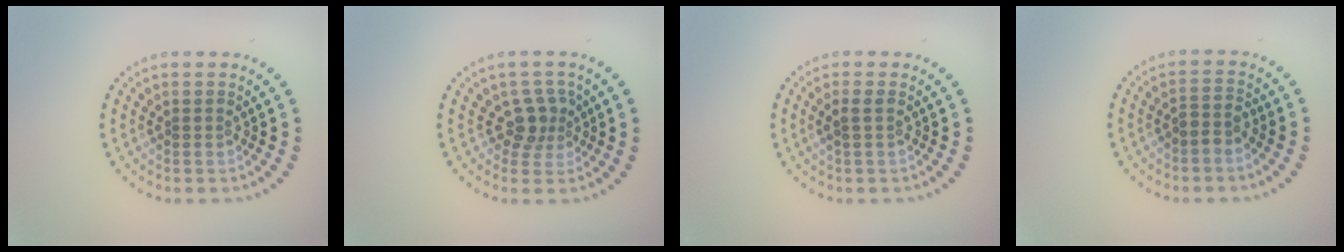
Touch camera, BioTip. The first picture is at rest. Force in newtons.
{"total": 2.3, "press": 1.8, "slide": 1.4}
{"total": 1.1, "press": 1.0, "slide": 0.4}
{"total": 1.4, "press": 1.2, "slide": 0.8}